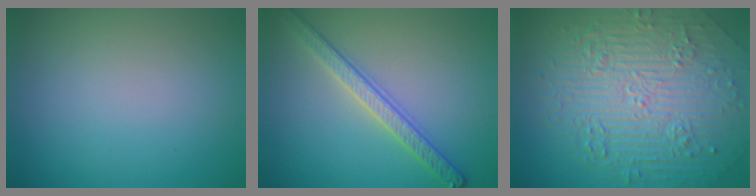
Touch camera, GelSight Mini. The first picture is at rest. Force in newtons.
{"total": 3.2, "press": 3.1, "slide": 0.5}
{"total": 10.9, "press": 7.2, "slide": 8.3}